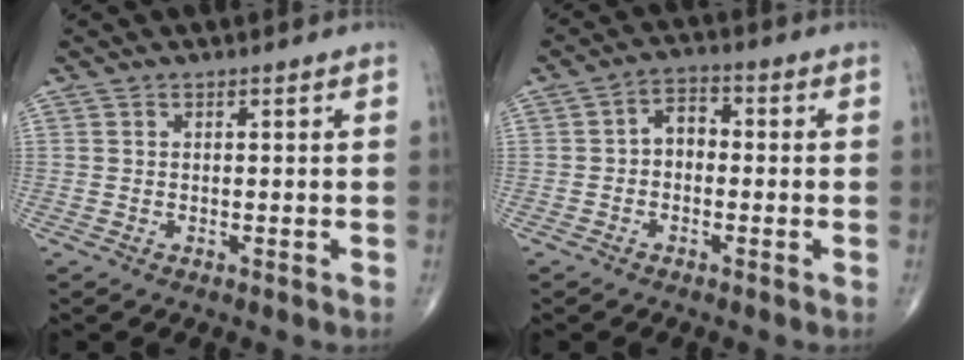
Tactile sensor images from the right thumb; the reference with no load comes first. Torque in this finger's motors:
{"motor_torque": [-0.48, 0.57, 0.09, -0.06, 0.07]}